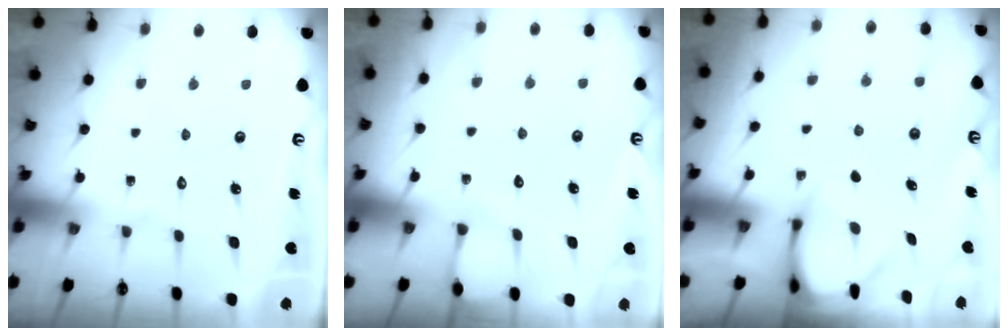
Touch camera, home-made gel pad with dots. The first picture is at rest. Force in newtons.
{"total": 3.1, "press": 3.1, "slide": 0.3}
{"total": 3.3, "press": 3.3, "slide": 0.3}